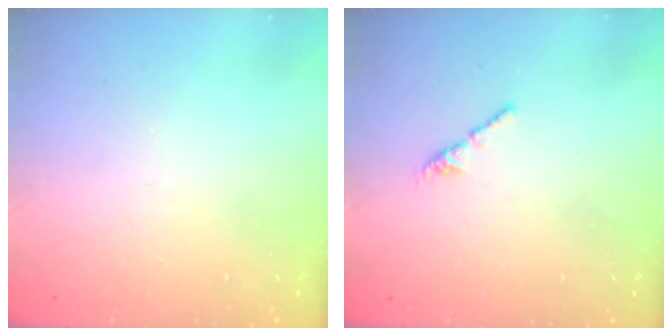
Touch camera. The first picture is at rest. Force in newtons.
{"total": 2.4, "press": 2.3, "slide": 0.8}